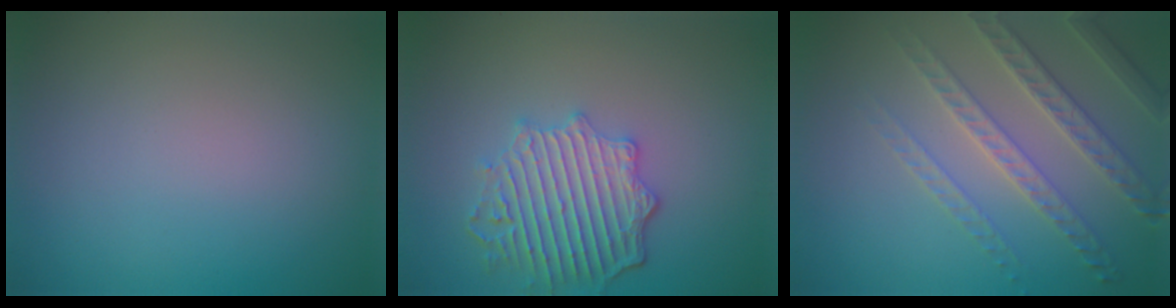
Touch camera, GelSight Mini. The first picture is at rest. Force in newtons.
{"total": 5.3, "press": 4.5, "slide": 2.7}
{"total": 4.1, "press": 3.6, "slide": 2.1}